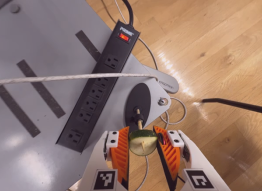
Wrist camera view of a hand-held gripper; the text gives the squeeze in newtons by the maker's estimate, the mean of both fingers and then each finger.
{"total": 7.8, "left": 7.6, "right": 8.1}